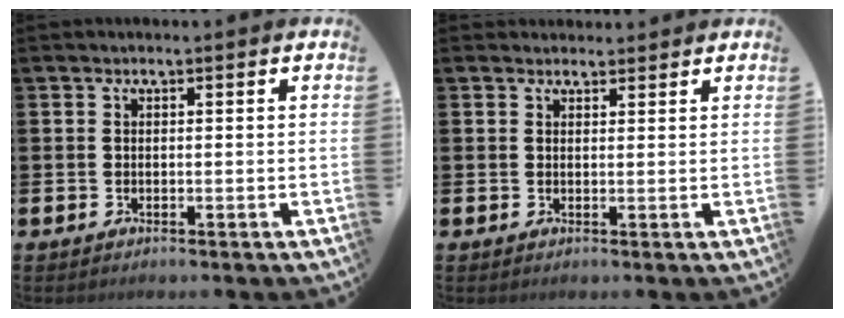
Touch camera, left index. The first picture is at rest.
{"total": 1.6, "force": [1.5, 0.5, -0.1], "torque": [0.007, -0.004, 0.027]}